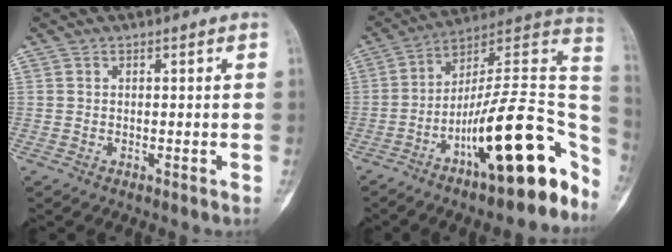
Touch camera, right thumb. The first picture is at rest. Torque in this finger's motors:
{"motor_torque": [0.58, 0.48, 1.70, -1.08, 0.25]}